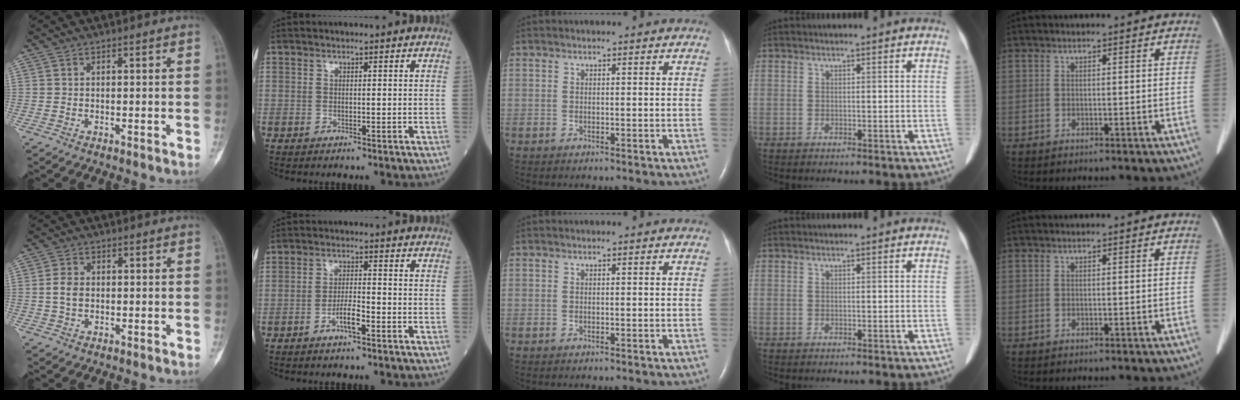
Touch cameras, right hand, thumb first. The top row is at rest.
{"thumb": {"total": 3.2, "force": [-0.1, 2.3, 2.3], "torque": [-0.043, 0.005, -0.004]}, "index": {"total": 3.4, "force": [-1.9, 0.5, 2.8], "torque": [-0.051, 0.003, -0.036]}}